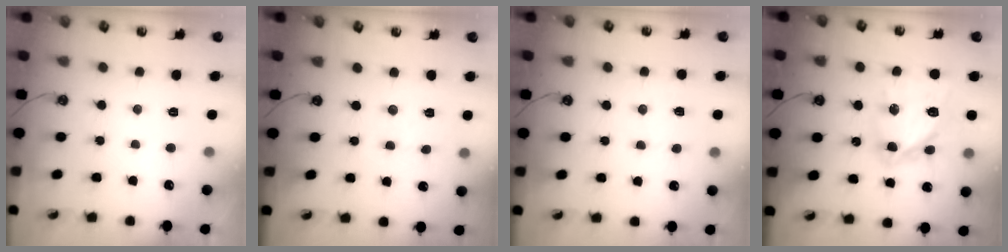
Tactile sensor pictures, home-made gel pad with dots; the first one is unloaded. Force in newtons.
{"total": 2.6, "press": 2.6, "slide": 0.4}
{"total": 5.8, "press": 5.8, "slide": 0.7}
{"total": 13.2, "press": 13.1, "slide": 1.1}